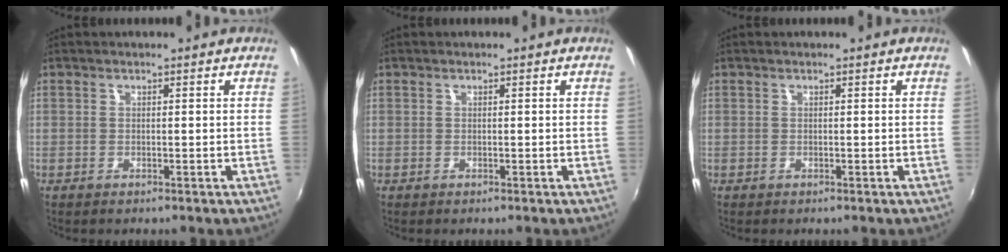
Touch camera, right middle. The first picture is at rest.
{"total": 0.0}
{"total": 0.0}